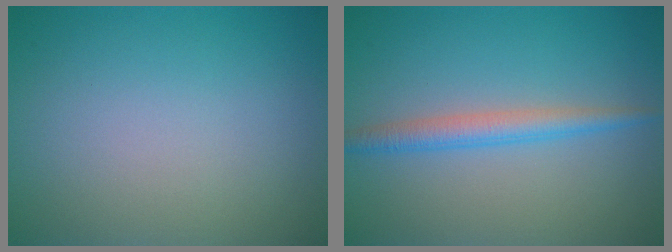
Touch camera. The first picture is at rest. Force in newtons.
{"total": 2.6, "press": 2.6, "slide": 0.0}